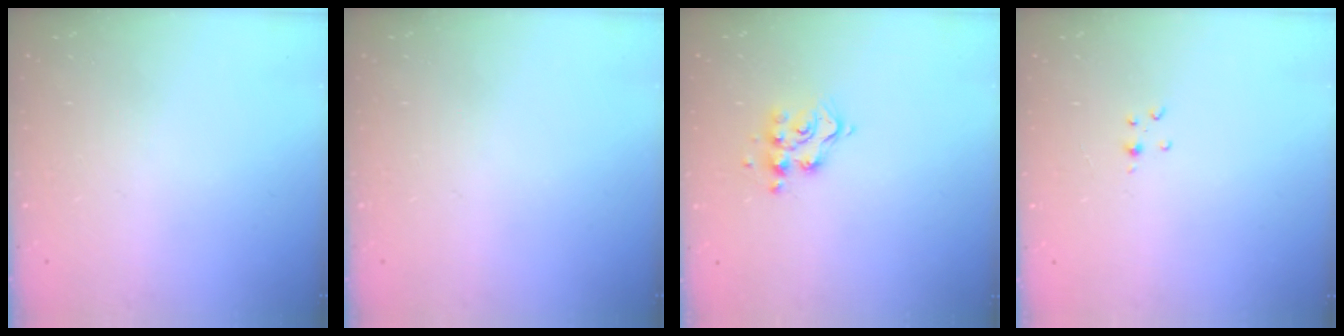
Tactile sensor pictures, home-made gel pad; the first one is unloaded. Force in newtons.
{"total": 0.0}
{"total": 9.0, "press": 9.0, "slide": 0.5}
{"total": 2.8, "press": 2.8, "slide": 0.4}